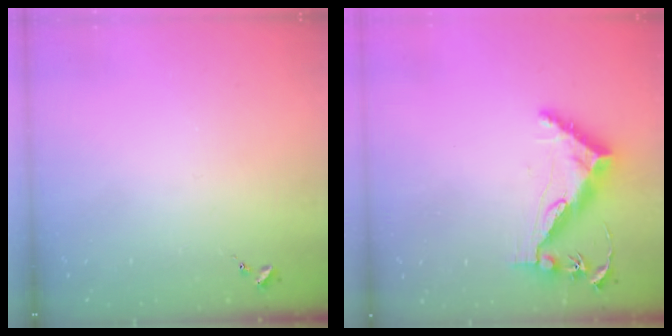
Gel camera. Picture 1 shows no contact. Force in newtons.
{"total": 12.8, "press": 12.8, "slide": 0.8}